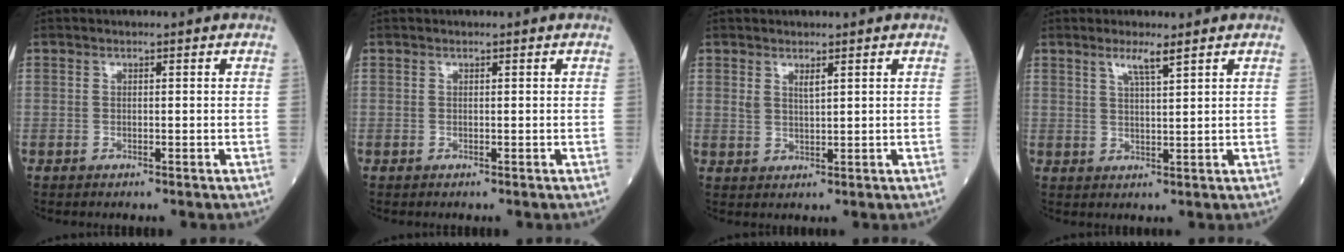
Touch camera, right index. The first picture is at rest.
{"total": 0.0}
{"total": 1.7, "force": [1.2, 0.4, 1.2], "torque": [-0.029, -0.002, 0.028]}
{"total": 3.0, "force": [2.1, -0.2, 2.2], "torque": [-0.046, -0.001, 0.044]}